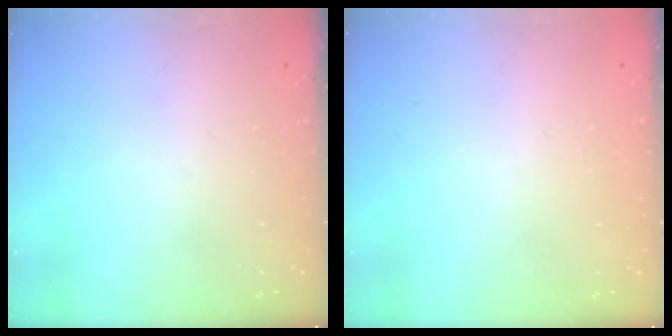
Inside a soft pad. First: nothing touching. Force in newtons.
{"total": 2.0, "press": 2.0, "slide": 0.1}